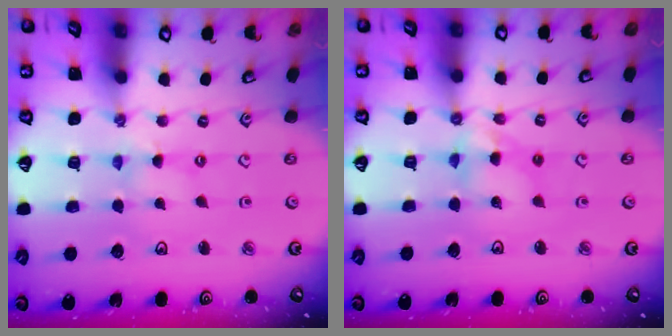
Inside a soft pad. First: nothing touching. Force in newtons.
{"total": 6.7, "press": 6.7, "slide": 0.6}